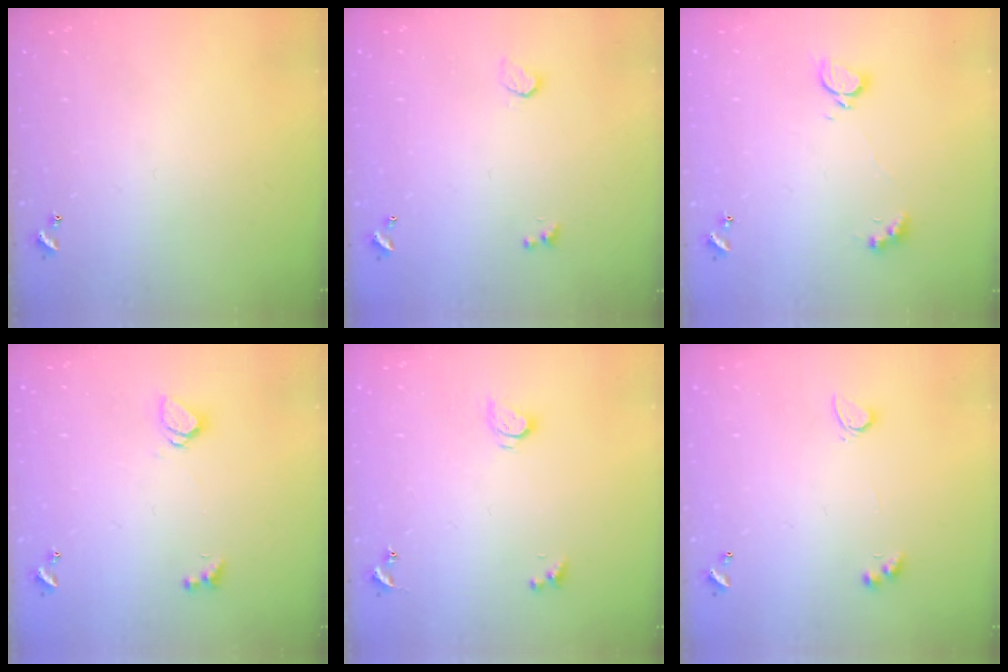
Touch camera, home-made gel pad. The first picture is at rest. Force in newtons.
{"total": 1.0, "press": 0.7, "slide": 0.7}
{"total": 2.5, "press": 2.4, "slide": 0.5}
{"total": 1.2, "press": 1.1, "slide": 0.5}
{"total": 2.6, "press": 2.6, "slide": 0.2}
{"total": 2.9, "press": 2.6, "slide": 1.3}